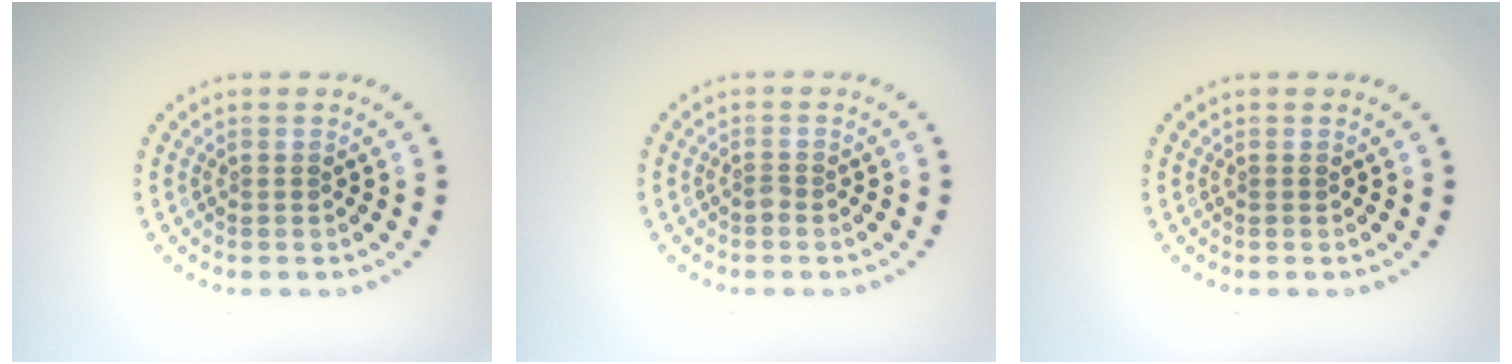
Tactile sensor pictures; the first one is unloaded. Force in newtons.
{"total": 0.7, "press": 0.5, "slide": 0.4}
{"total": 0.0}